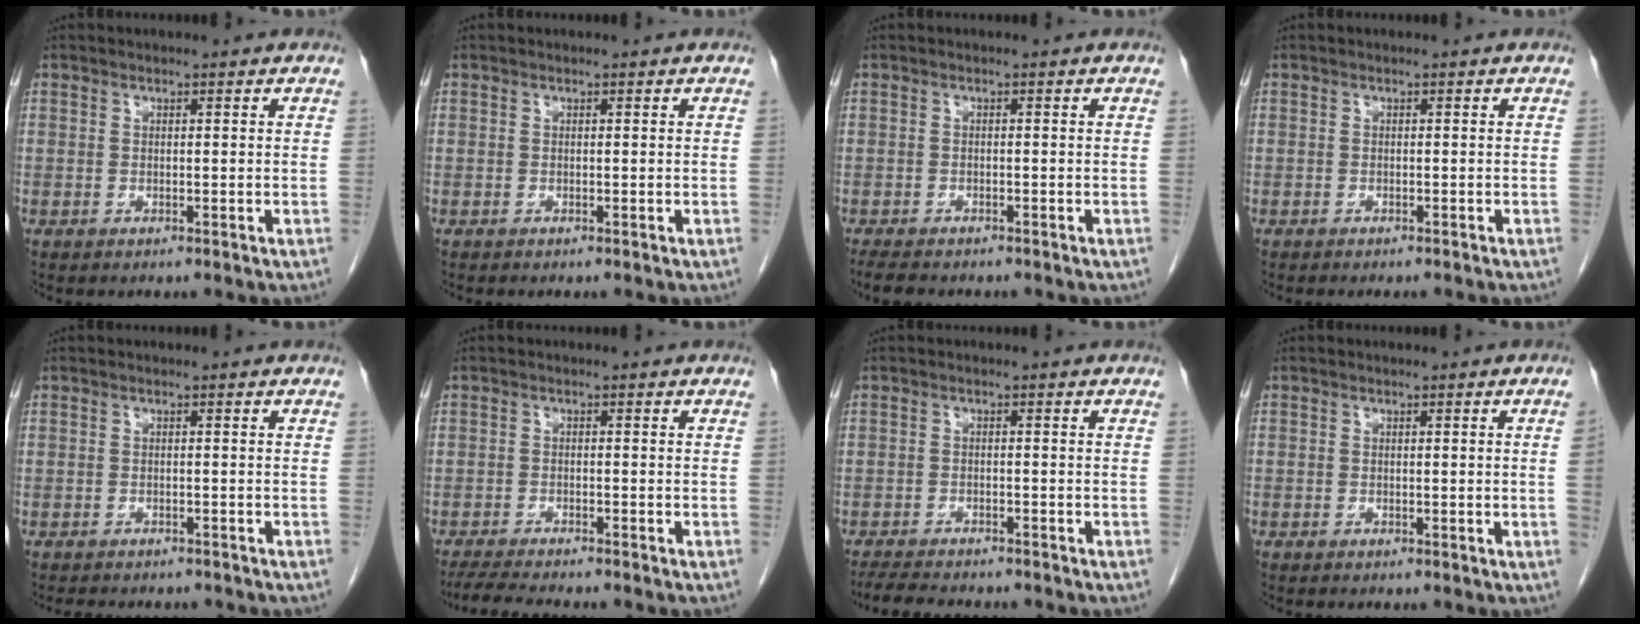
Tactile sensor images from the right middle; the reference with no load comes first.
{"total": 0.0}
{"total": 4.4, "force": [-3.7, 1.2, 2.0], "torque": [-0.036, -0.011, -0.055]}
{"total": 2.7, "force": [-2.4, 0.5, 1.1], "torque": [-0.018, -0.007, -0.026]}
{"total": 7.4, "force": [-6.6, 2.3, 2.6], "torque": [-0.039, 0.000, -0.079]}
{"total": 6.5, "force": [-5.9, 0.2, 2.8], "torque": [-0.046, -0.017, -0.094]}
{"total": 7.8, "force": [-7.0, 1.4, 3.1], "torque": [-0.048, -0.012, -0.105]}
{"total": 1.0, "force": [-0.2, -0.4, 0.9], "torque": [-0.004, 0.003, -0.003]}